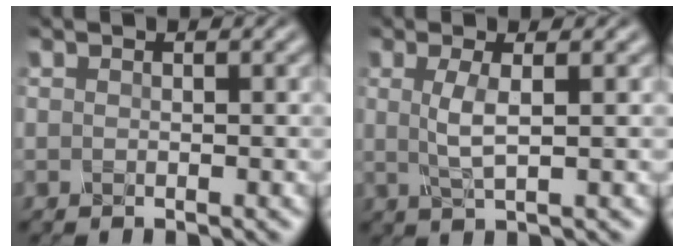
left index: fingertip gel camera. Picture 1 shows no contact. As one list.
[{"total": 2.6, "force": [0.5, 0.6, 2.5], "torque": [-0.053, -0.001, 0.010]}]